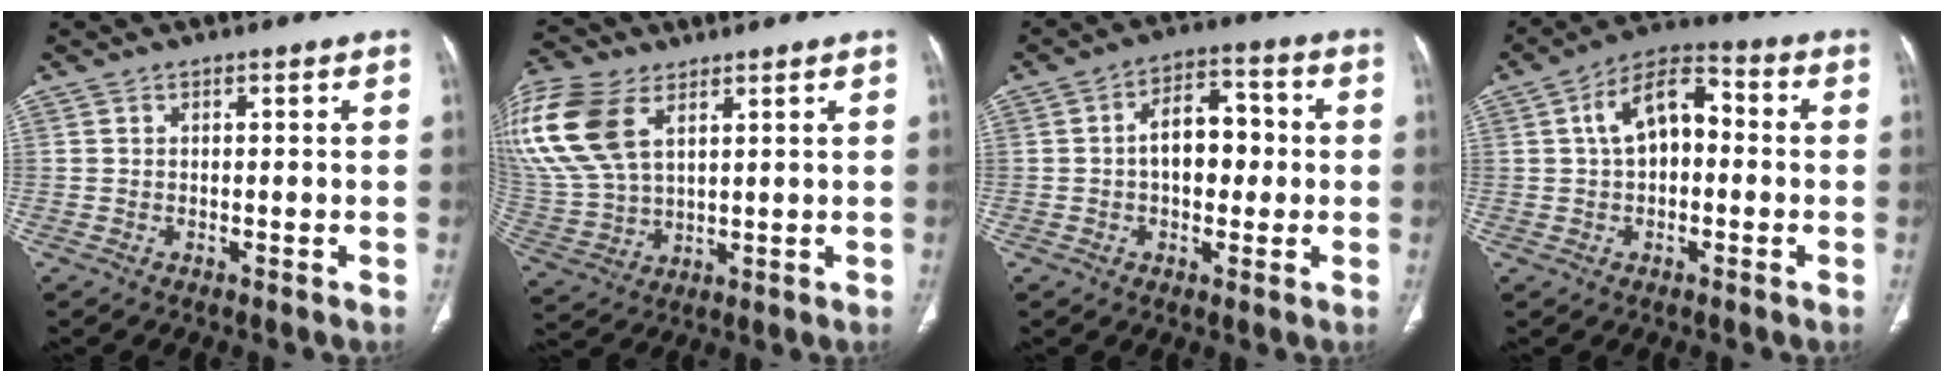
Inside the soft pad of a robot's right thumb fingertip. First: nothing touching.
{"total": 20.5, "force": [9.0, 12.1, 13.9], "torque": [-0.337, -0.003, 0.181]}
{"total": 9.7, "force": [0.0, 6.2, 7.5], "torque": [-0.085, 0.028, -0.007]}
{"total": 11.1, "force": [0.9, 6.7, 8.8], "torque": [-0.128, 0.035, 0.001]}